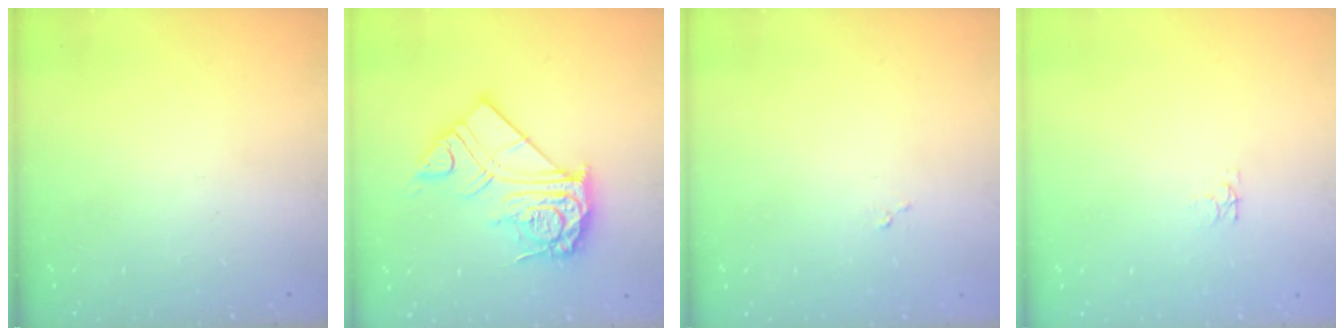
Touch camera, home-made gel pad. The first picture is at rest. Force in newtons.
{"total": 17.4, "press": 17.3, "slide": 1.7}
{"total": 3.5, "press": 3.5, "slide": 0.1}
{"total": 3.4, "press": 3.4, "slide": 0.4}